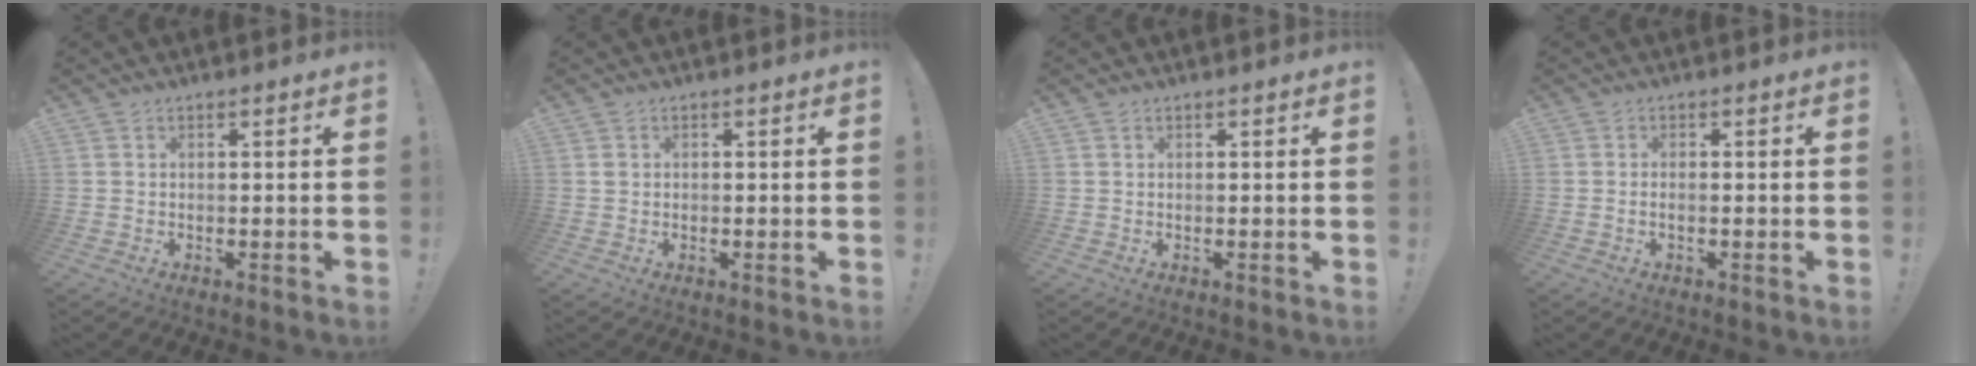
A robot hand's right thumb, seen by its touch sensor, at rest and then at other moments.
{"total": 0.8, "force": [-0.1, 0.6, 0.4], "torque": [-0.017, 0.007, 0.000]}
{"total": 0.0}
{"total": 1.4, "force": [-0.7, 0.1, 1.3], "torque": [-0.029, 0.005, -0.011]}